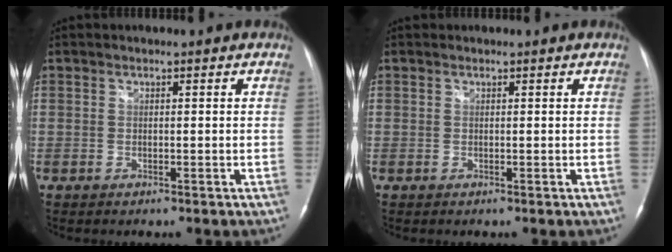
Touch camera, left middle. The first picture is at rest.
{"total": 0.0}